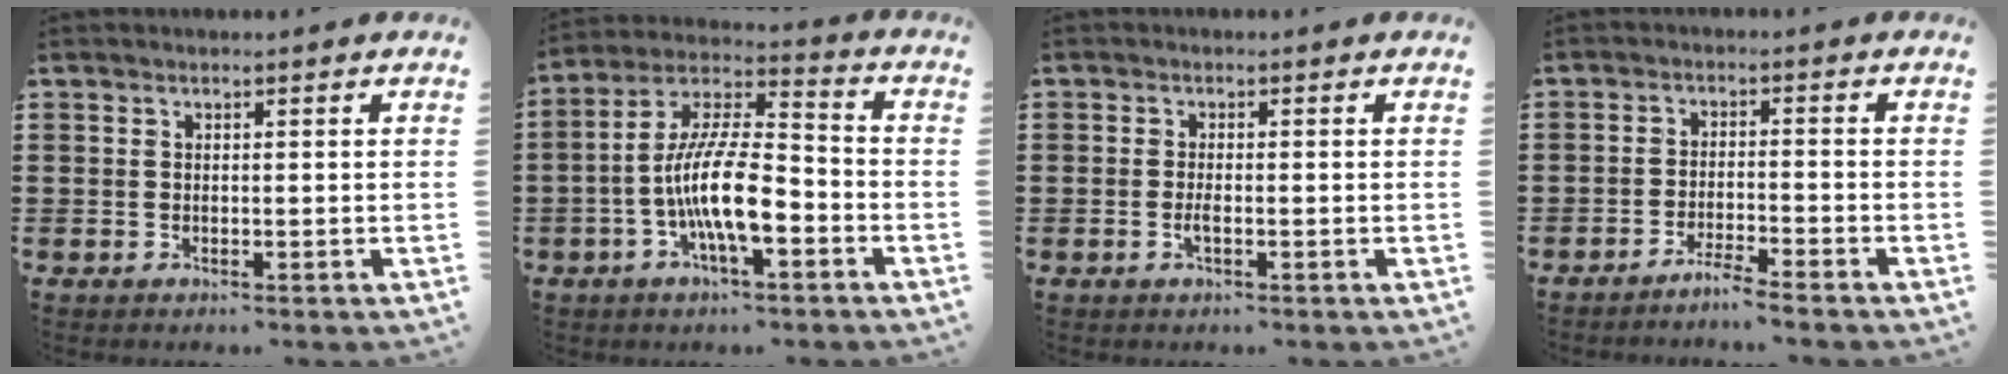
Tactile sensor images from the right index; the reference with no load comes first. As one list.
[{"total": 12.1, "force": [-4.2, 3.8, 10.7], "torque": [-0.223, 0.000, -0.080]}, {"total": 1.6, "force": [-0.6, 0.1, 1.5], "torque": [-0.036, -0.007, -0.012]}, {"total": 3.0, "force": [-2.8, -0.6, 0.9], "torque": [-0.016, 0.001, -0.054]}]